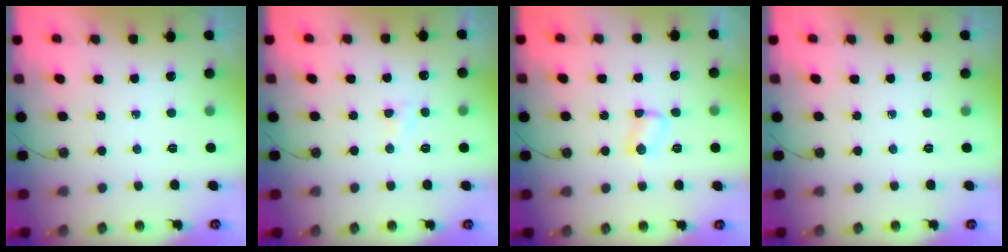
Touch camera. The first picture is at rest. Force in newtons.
{"total": 2.9, "press": 2.9, "slide": 0.4}
{"total": 2.9, "press": 2.9, "slide": 0.5}
{"total": 0.0}